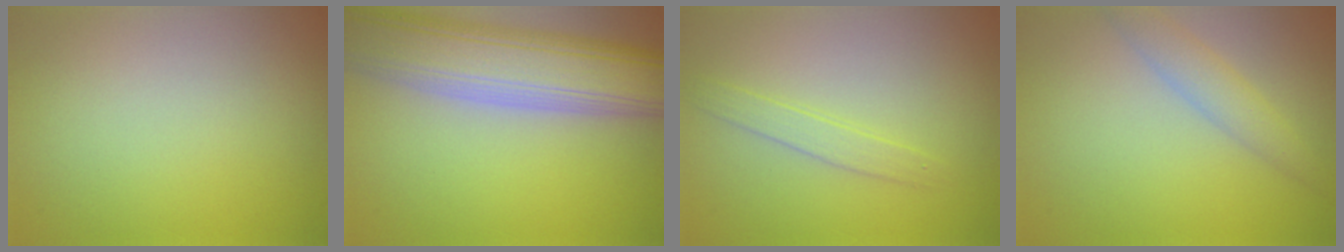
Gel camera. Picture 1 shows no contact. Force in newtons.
{"total": 10.9, "press": 10.9, "slide": 0.9}
{"total": 1.6, "press": 1.6, "slide": 0.2}
{"total": 2.7, "press": 2.7, "slide": 0.1}